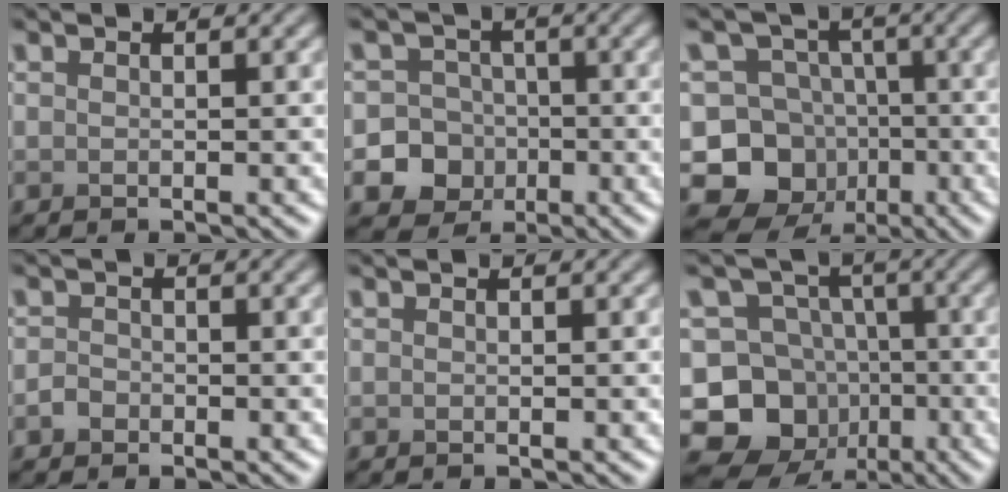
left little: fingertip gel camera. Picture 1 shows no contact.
{"total": 9.7, "force": [-3.4, 8.9, 1.9], "torque": [-0.018, -0.018, -0.083]}
{"total": 9.1, "force": [-3.0, 8.2, 2.5], "torque": [-0.044, 0.002, -0.072]}
{"total": 1.1, "force": [-0.6, 0.8, 0.3], "torque": [-0.005, 0.001, -0.015]}
{"total": 0.0}
{"total": 10.6, "force": [-4.0, 9.3, 3.2], "torque": [-0.062, 0.005, -0.088]}